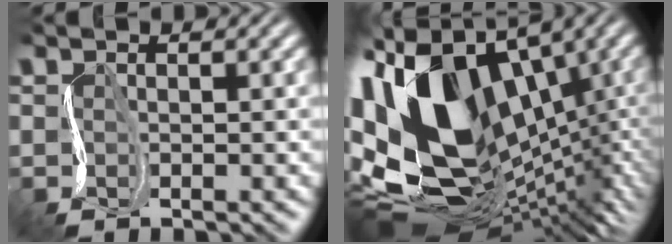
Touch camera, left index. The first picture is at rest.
{"total": 15.4, "force": [0.4, 9.5, 12.1], "torque": [-0.251, -0.007, 0.032]}